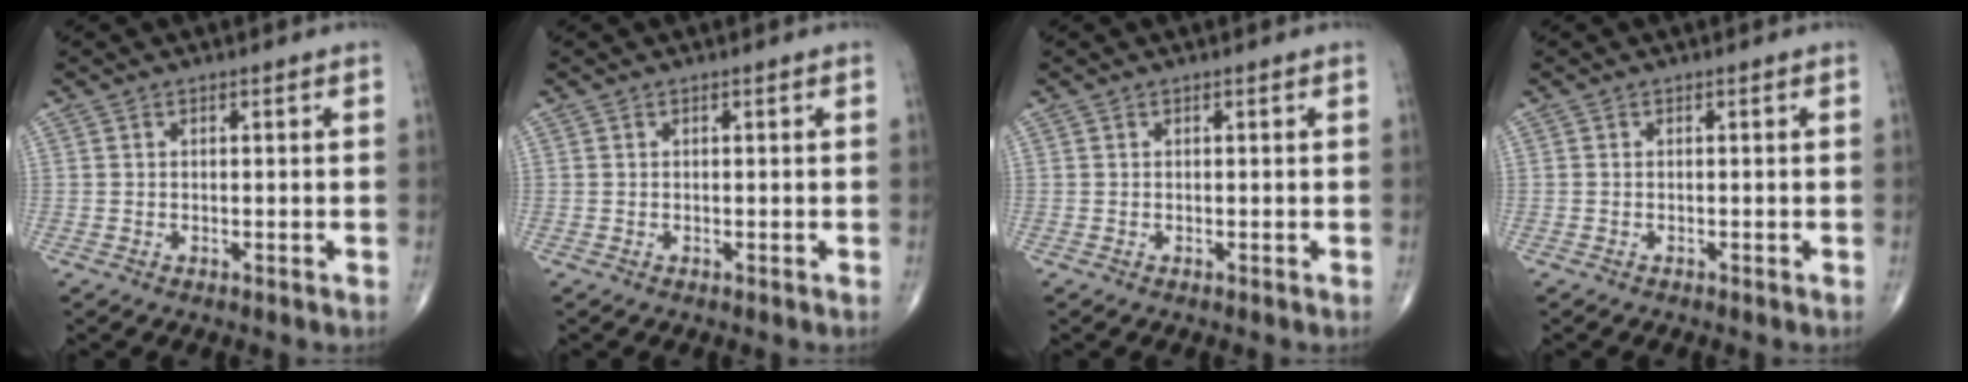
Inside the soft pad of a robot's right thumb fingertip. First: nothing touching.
{"total": 0.0}
{"total": 0.0}
{"total": 0.0}